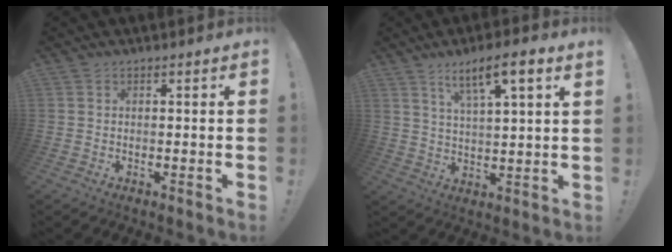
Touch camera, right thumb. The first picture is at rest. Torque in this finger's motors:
{"motor_torque": [0.16, 0.22, 0.56, 0.29, 0.01]}